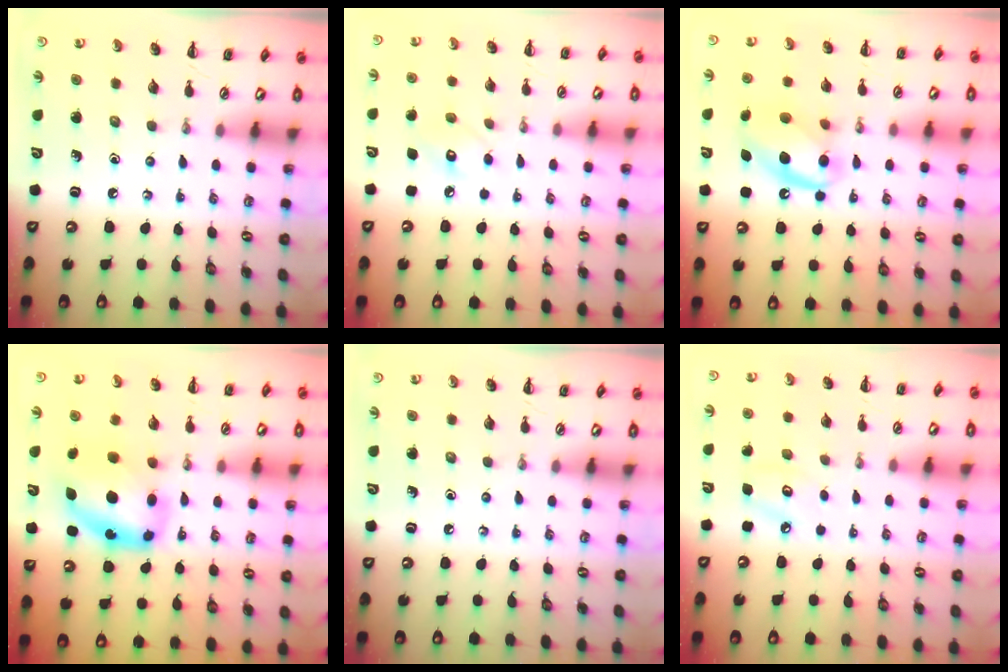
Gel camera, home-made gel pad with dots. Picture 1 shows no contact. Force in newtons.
{"total": 6.5, "press": 6.4, "slide": 1.3}
{"total": 13.8, "press": 13.7, "slide": 1.7}
{"total": 10.6, "press": 10.3, "slide": 2.5}
{"total": 0.0}
{"total": 4.2, "press": 4.1, "slide": 0.7}